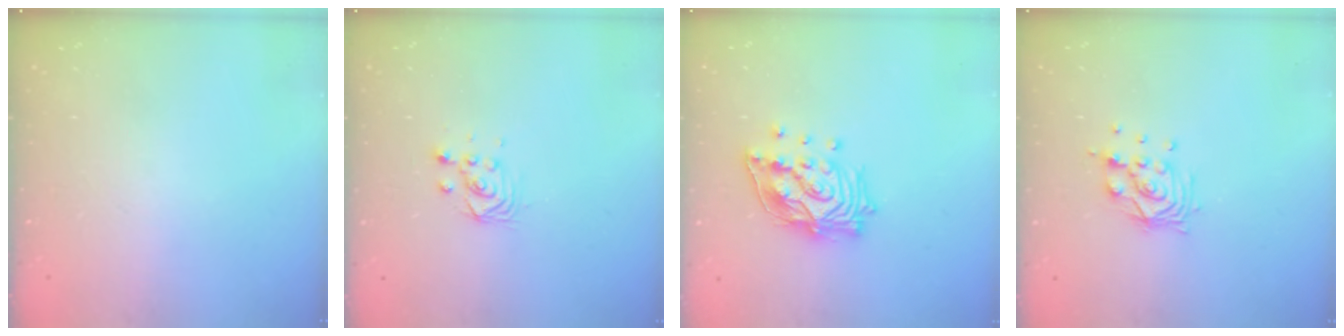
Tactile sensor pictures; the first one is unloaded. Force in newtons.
{"total": 3.0, "press": 3.0, "slide": 0.1}
{"total": 16.3, "press": 16.2, "slide": 2.1}
{"total": 9.6, "press": 9.5, "slide": 1.2}